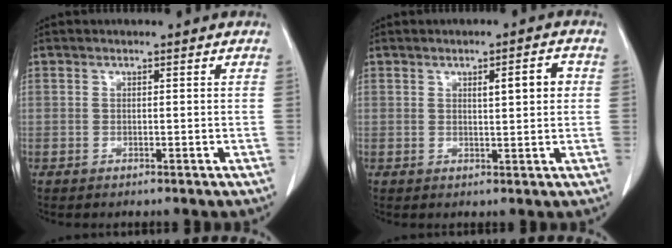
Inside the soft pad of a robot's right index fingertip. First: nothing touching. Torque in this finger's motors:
{"motor_torque": [0.18, -0.02, 0.08, 0.04]}